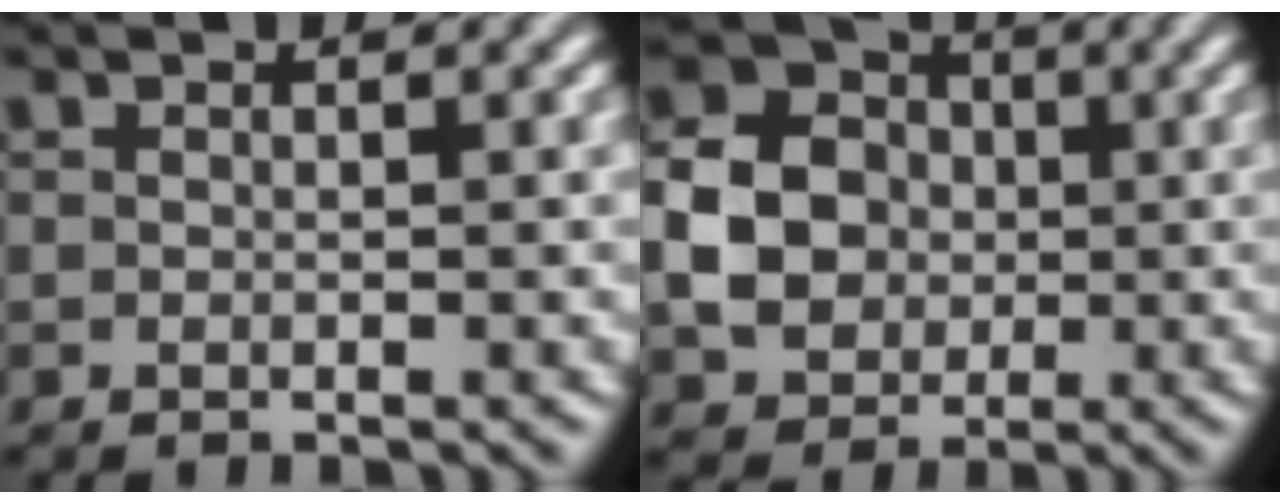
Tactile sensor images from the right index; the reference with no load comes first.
{"total": 8.6, "force": [0.7, 7.2, 4.6], "torque": [-0.091, -0.018, 0.015]}